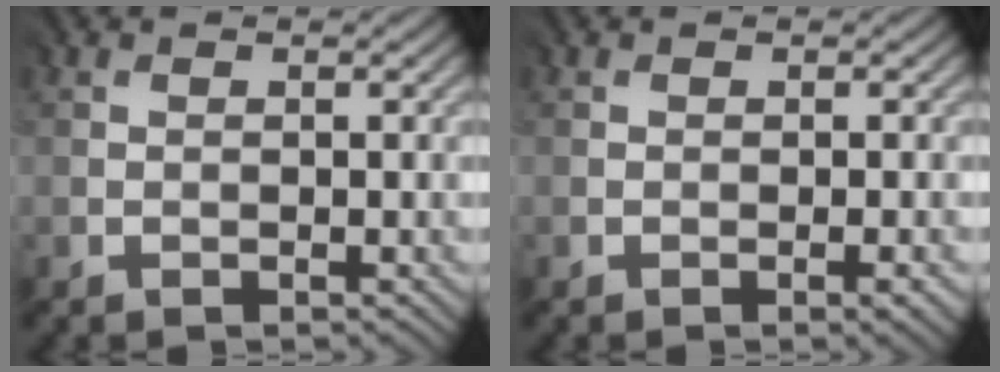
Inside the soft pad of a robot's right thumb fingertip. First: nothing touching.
{"total": 1.6, "force": [-0.7, 0.2, 1.4], "torque": [-0.025, -0.004, -0.009]}